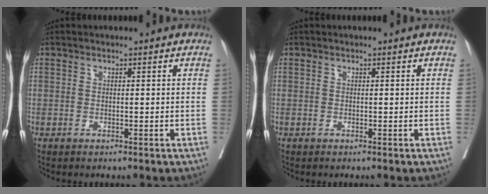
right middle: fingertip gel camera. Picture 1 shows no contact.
{"total": 0.0}